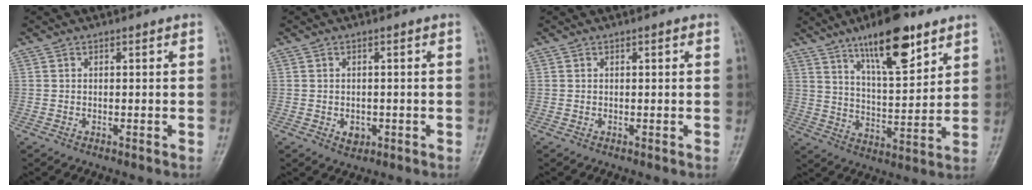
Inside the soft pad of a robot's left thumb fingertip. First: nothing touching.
{"total": 2.1, "force": [-0.5, 1.7, 1.2], "torque": [-0.009, 0.001, -0.002]}
{"total": 0.8, "force": [0.4, 0.2, 0.6], "torque": [-0.010, 0.001, 0.003]}
{"total": 15.4, "force": [9.7, 4.9, 10.9], "torque": [-0.149, -0.054, 0.161]}